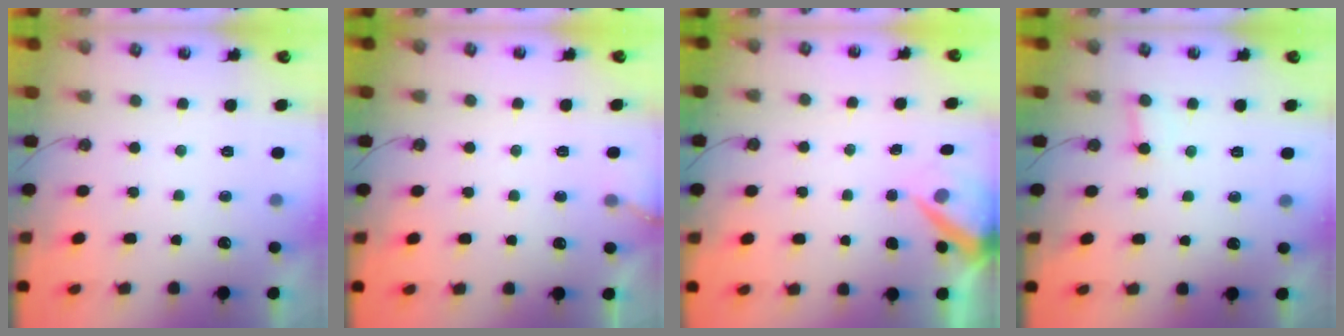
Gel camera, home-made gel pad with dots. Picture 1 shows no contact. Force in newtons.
{"total": 3.8, "press": 3.8, "slide": 0.3}
{"total": 6.4, "press": 6.4, "slide": 0.6}
{"total": 2.2, "press": 2.2, "slide": 0.2}